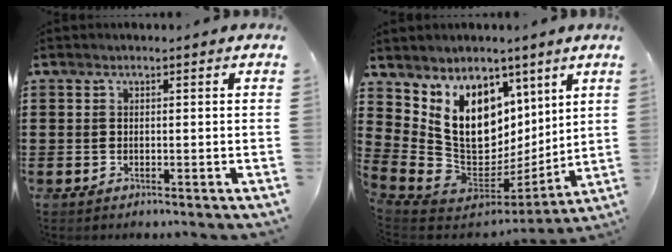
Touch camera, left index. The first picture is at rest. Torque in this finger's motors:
{"motor_torque": [2.14, 0.00, 1.05, 0.11]}